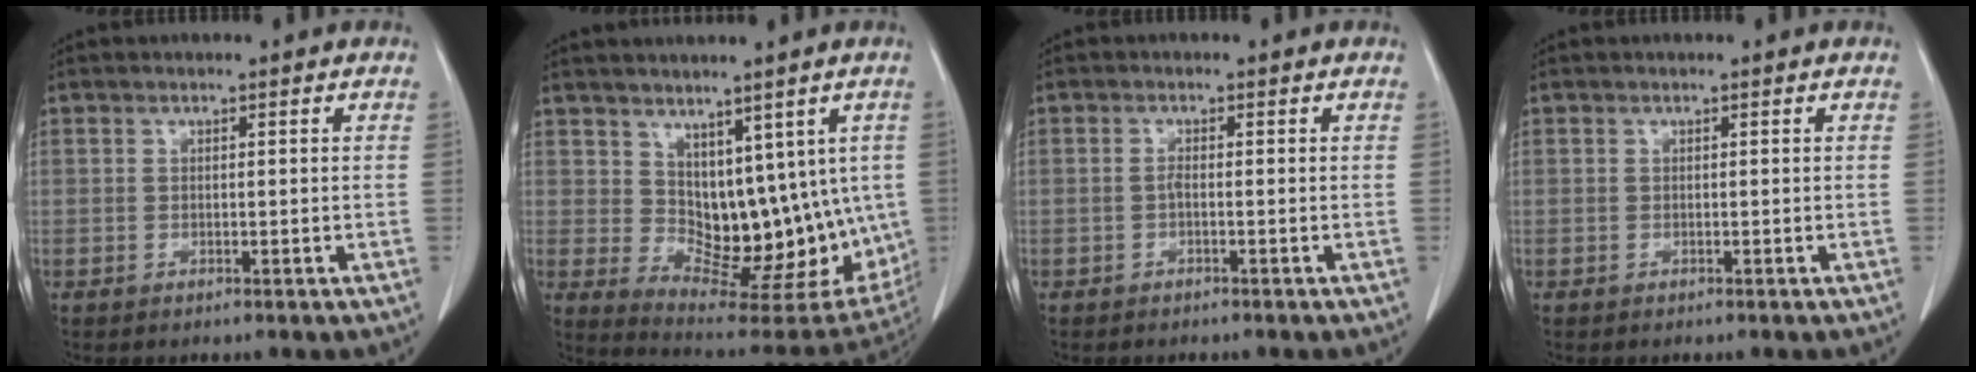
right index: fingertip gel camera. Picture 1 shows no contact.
{"total": 14.5, "force": [2.8, 8.4, 11.4], "torque": [-0.146, -0.007, 0.072]}
{"total": 0.6, "force": [-0.1, 0.1, 0.6], "torque": [-0.007, 0.004, -0.003]}
{"total": 0.0}